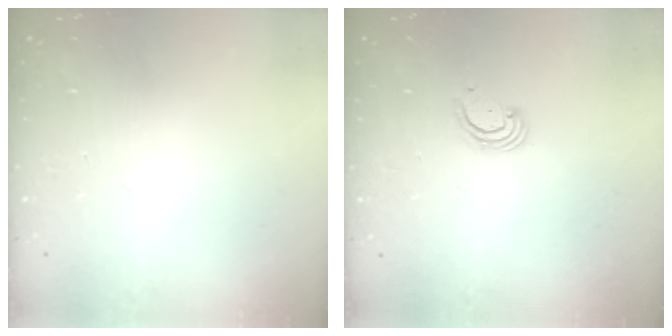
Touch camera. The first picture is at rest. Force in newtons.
{"total": 2.7, "press": 2.7, "slide": 0.3}